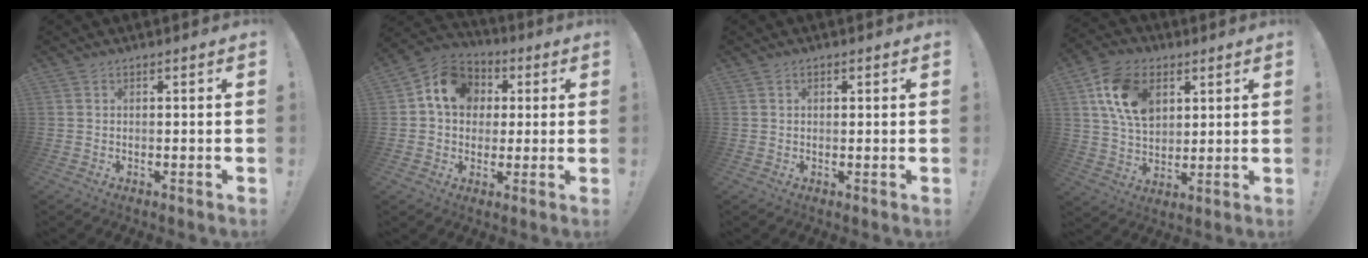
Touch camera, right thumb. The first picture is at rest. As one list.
[{"total": 12.5, "force": [3.0, 10.5, 6.1], "torque": [-0.081, 0.002, 0.063]}, {"total": 1.0, "force": [0.4, 0.8, 0.5], "torque": [-0.007, 0.002, 0.006]}, {"total": 15.7, "force": [6.0, 10.8, 9.7], "torque": [-0.163, -0.011, 0.119]}]